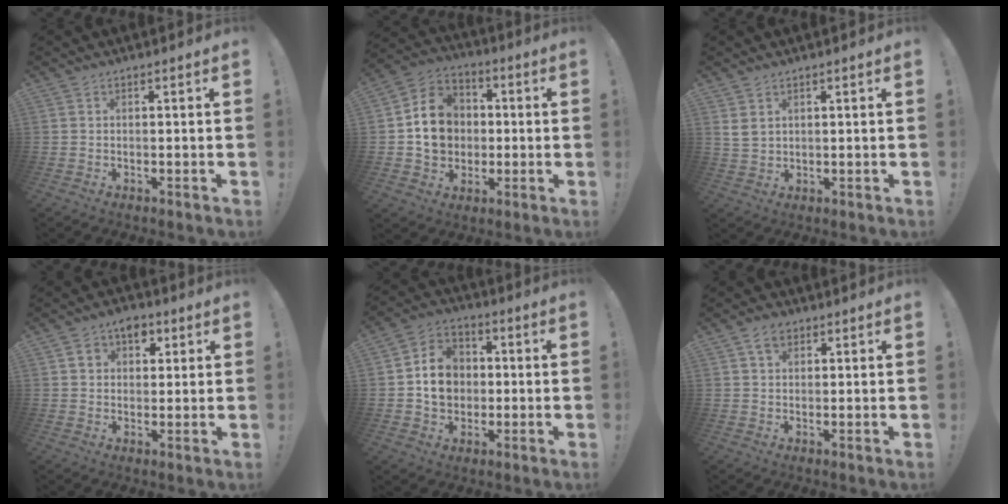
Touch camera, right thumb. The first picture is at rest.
{"total": 14.4, "force": [0.1, 12.6, 7.0], "torque": [-0.105, 0.017, 0.011]}
{"total": 3.7, "force": [2.0, 2.3, 2.0], "torque": [-0.036, -0.004, 0.039]}
{"total": 6.4, "force": [2.6, 5.2, 2.7], "torque": [-0.032, -0.004, 0.047]}
{"total": 12.2, "force": [0.0, 10.6, 6.0], "torque": [-0.083, 0.012, 0.007]}
{"total": 4.3, "force": [2.2, 2.9, 2.2], "torque": [-0.037, -0.001, 0.041]}